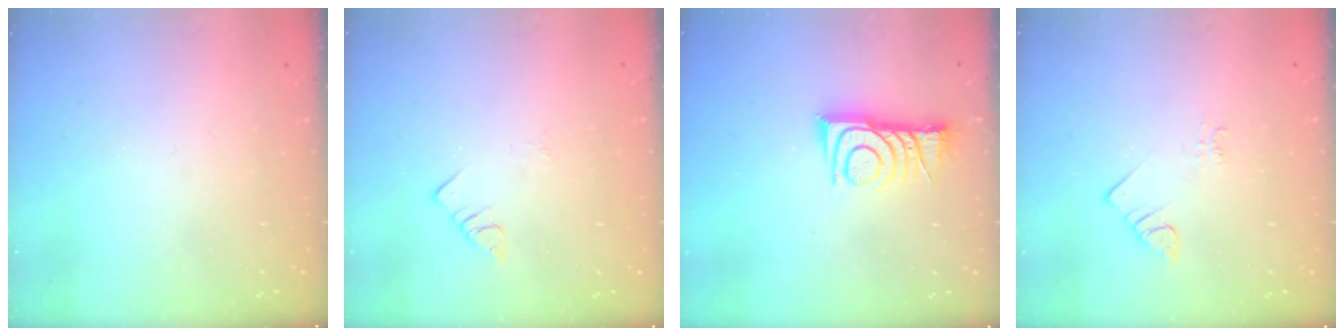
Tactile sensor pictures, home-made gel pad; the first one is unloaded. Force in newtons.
{"total": 1.8, "press": 1.8, "slide": 0.3}
{"total": 10.0, "press": 10.0, "slide": 0.5}
{"total": 2.1, "press": 2.1, "slide": 0.4}